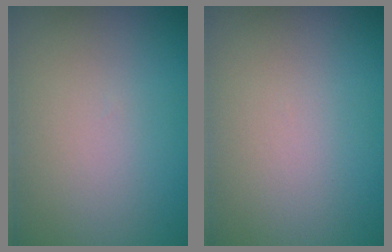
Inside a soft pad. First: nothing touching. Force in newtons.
{"total": 0.0}